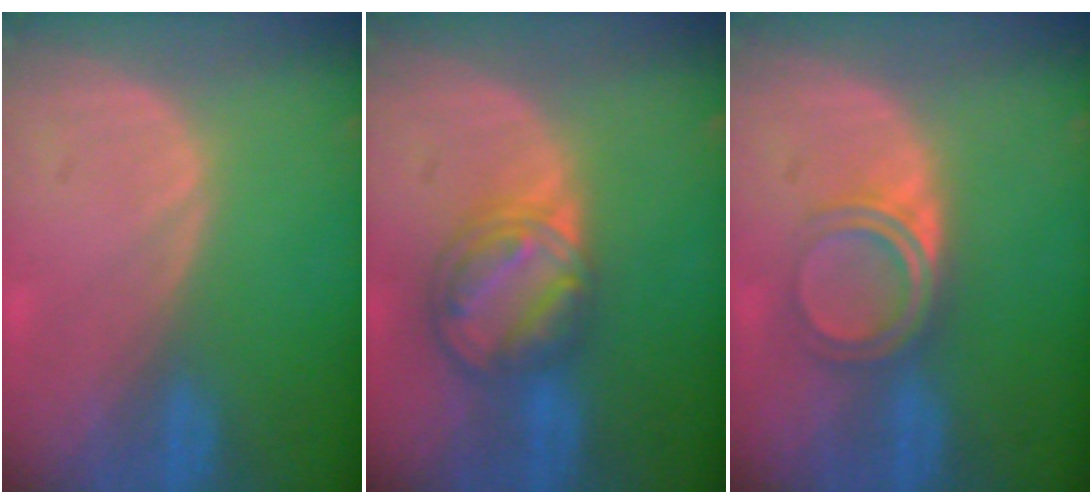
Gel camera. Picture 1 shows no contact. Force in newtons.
{"total": 8.2, "press": 7.0, "slide": 4.3}
{"total": 4.9, "press": 4.3, "slide": 2.4}